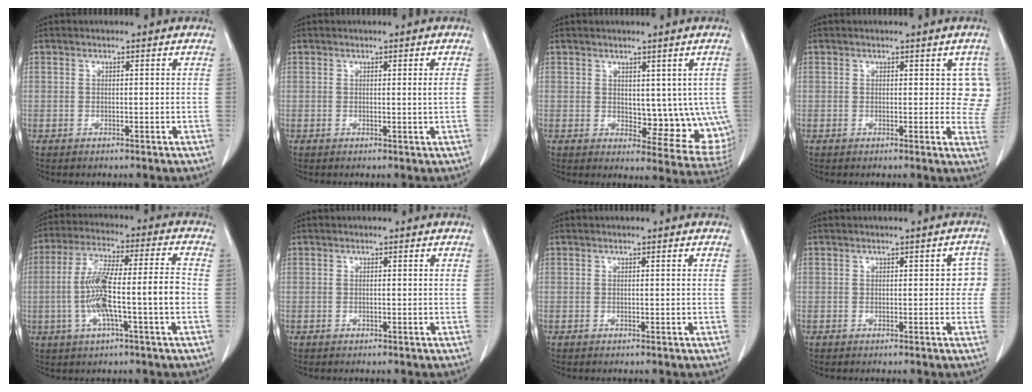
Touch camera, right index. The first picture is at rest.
{"total": 1.0, "force": [0.1, -0.3, 1.0], "torque": [-0.015, -0.002, 0.002]}
{"total": 9.5, "force": [0.7, 5.1, 8.0], "torque": [-0.077, -0.009, 0.023]}
{"total": 4.7, "force": [1.5, 2.9, 3.4], "torque": [-0.007, 0.001, 0.010]}
{"total": 12.2, "force": [-2.4, 0.8, 11.9], "torque": [-0.231, 0.018, -0.043]}
{"total": 0.0}
{"total": 0.0}
{"total": 2.7, "force": [0.0, 1.7, 2.1], "torque": [-0.004, 0.021, -0.003]}